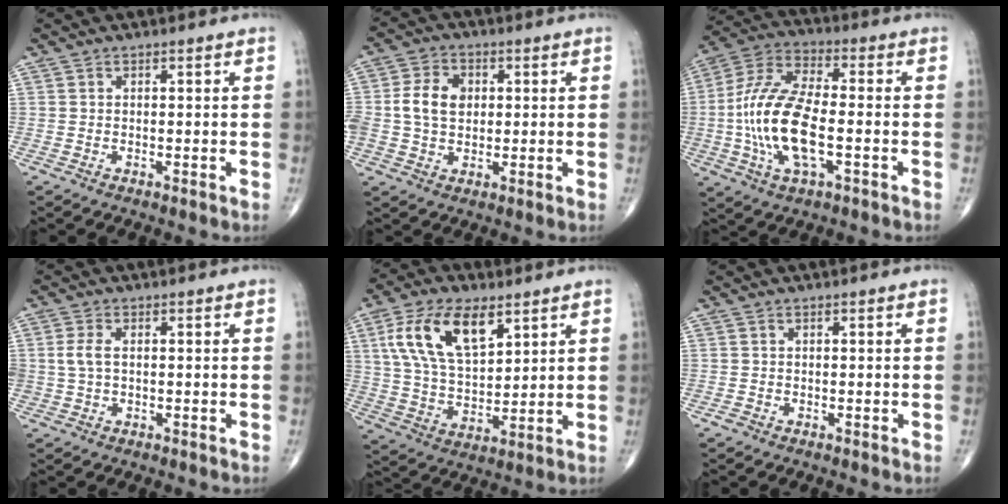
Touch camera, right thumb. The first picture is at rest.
{"total": 7.6, "force": [0.8, 5.7, 5.0], "torque": [-0.081, 0.008, 0.013]}
{"total": 17.0, "force": [-2.9, 7.1, 15.1], "torque": [-0.319, 0.023, -0.056]}
{"total": 3.1, "force": [0.3, 1.9, 2.4], "torque": [-0.056, 0.004, 0.007]}
{"total": 15.5, "force": [6.8, 7.7, 11.6], "torque": [-0.206, -0.017, 0.133]}
{"total": 0.7, "force": [-0.4, 0.5, 0.2], "torque": [-0.004, 0.000, -0.010]}